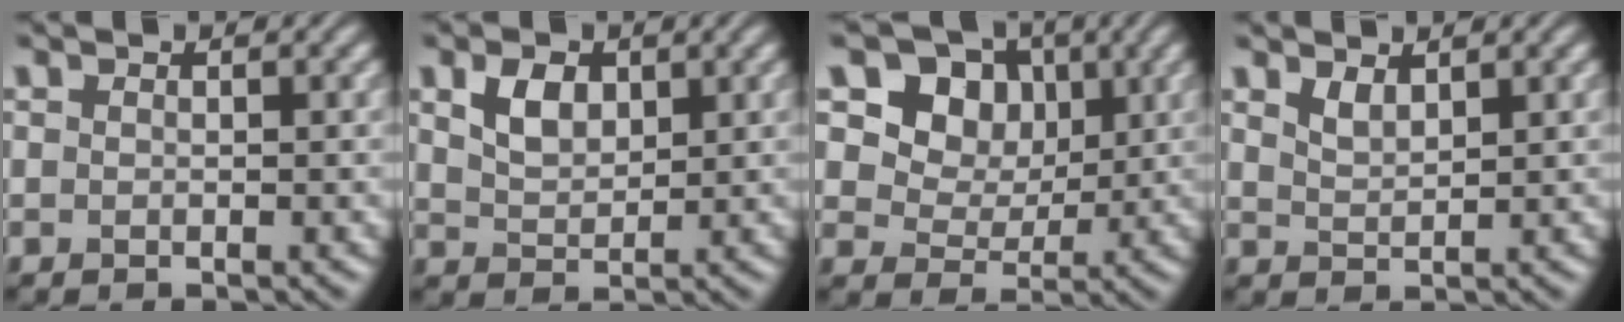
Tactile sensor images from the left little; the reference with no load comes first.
{"total": 2.9, "force": [1.4, 1.8, 1.8], "torque": [-0.040, 0.001, 0.028]}
{"total": 10.5, "force": [4.7, 8.2, 4.7], "torque": [-0.103, 0.002, 0.087]}
{"total": 1.5, "force": [1.2, 0.5, 0.7], "torque": [-0.019, -0.003, 0.027]}